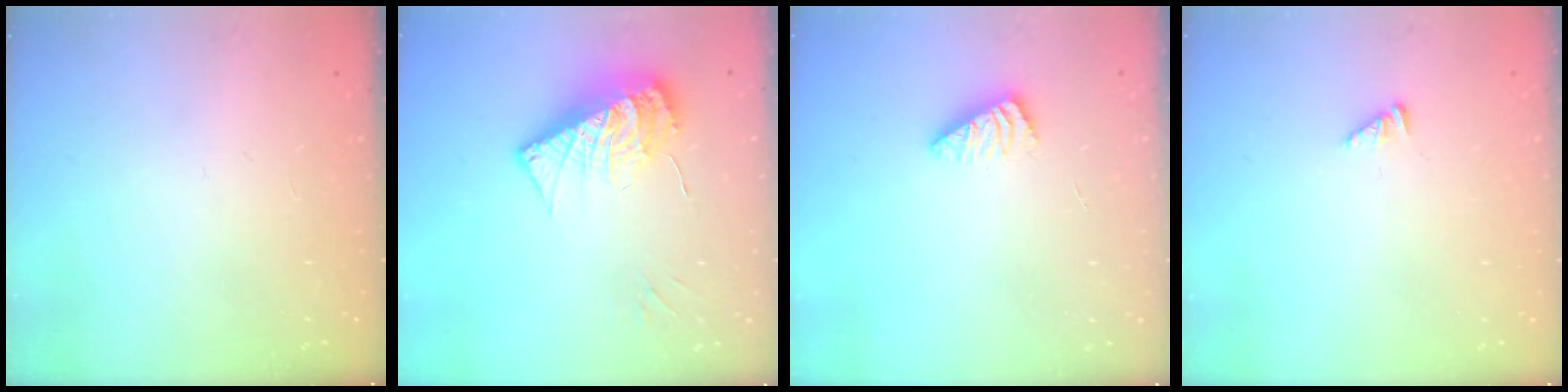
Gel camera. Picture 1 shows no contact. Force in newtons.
{"total": 14.2, "press": 14.2, "slide": 1.3}
{"total": 2.5, "press": 2.4, "slide": 0.4}
{"total": 2.2, "press": 2.1, "slide": 0.4}